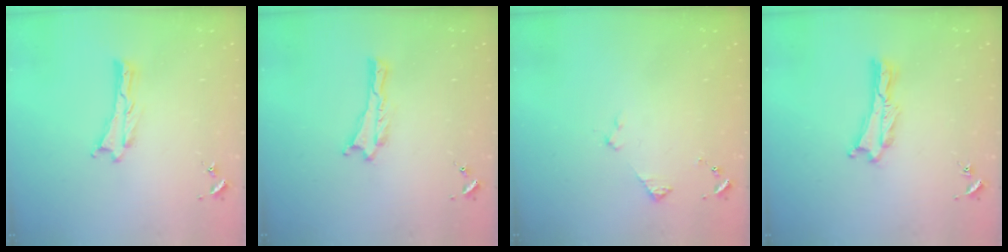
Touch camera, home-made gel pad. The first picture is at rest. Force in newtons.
{"total": 0.0}
{"total": 2.9, "press": 2.9, "slide": 0.3}
{"total": 0.7, "press": 0.7, "slide": 0.2}